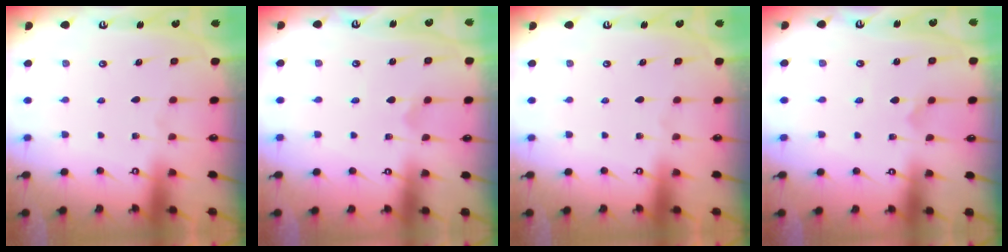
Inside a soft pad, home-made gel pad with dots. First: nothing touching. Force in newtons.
{"total": 0.5, "press": 0.5, "slide": 0.0}
{"total": 0.0}
{"total": 0.6, "press": 0.6, "slide": 0.0}